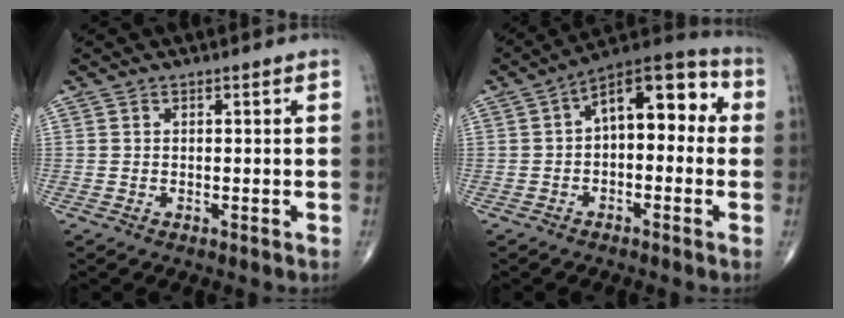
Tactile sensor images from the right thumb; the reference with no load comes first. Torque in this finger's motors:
{"motor_torque": [2.43, 2.57, 1.30, 0.07, 0.11]}